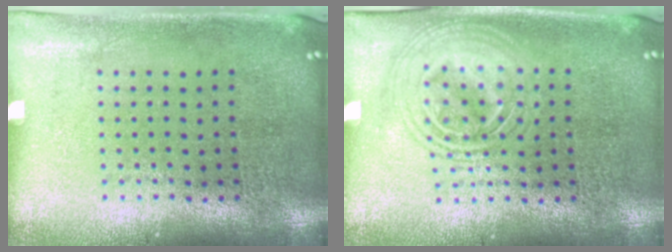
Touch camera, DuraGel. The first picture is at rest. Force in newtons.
{"total": 2.9, "press": 2.9, "slide": 0.4}